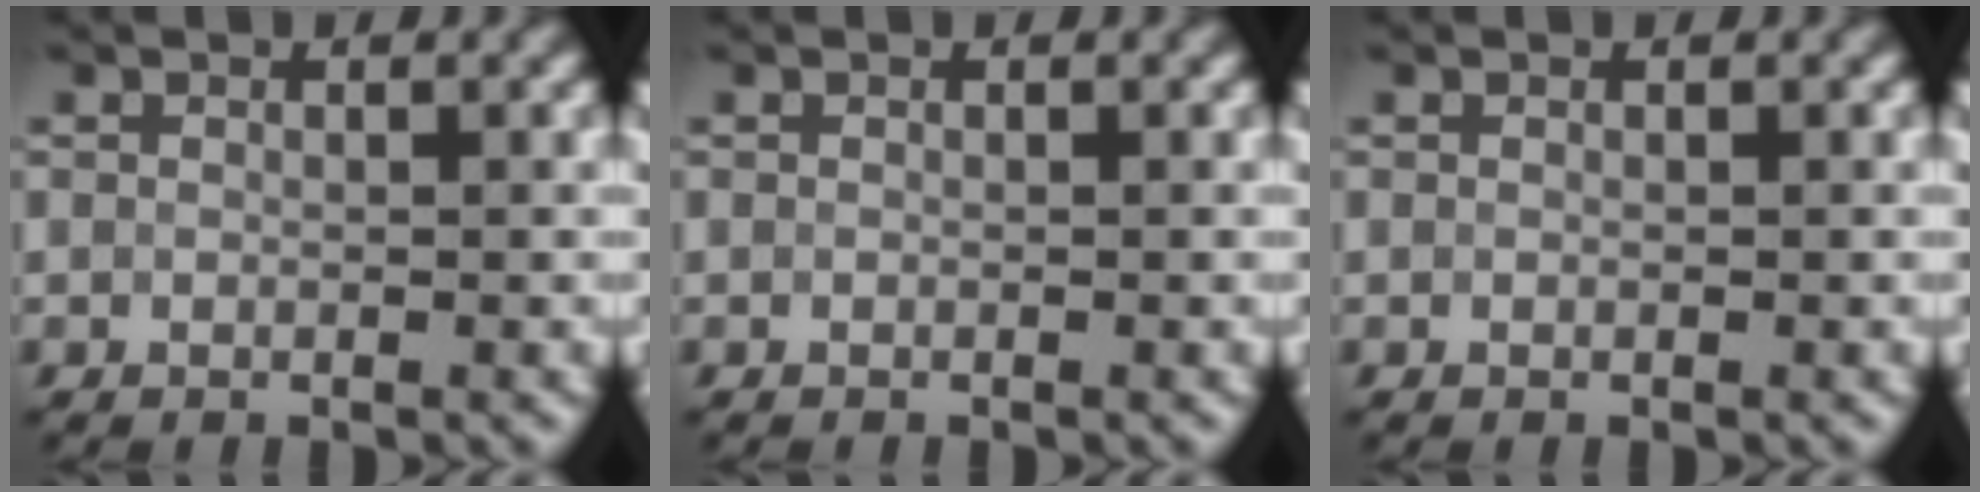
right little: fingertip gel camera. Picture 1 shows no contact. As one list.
[{"total": 0.0}, {"total": 0.0}]